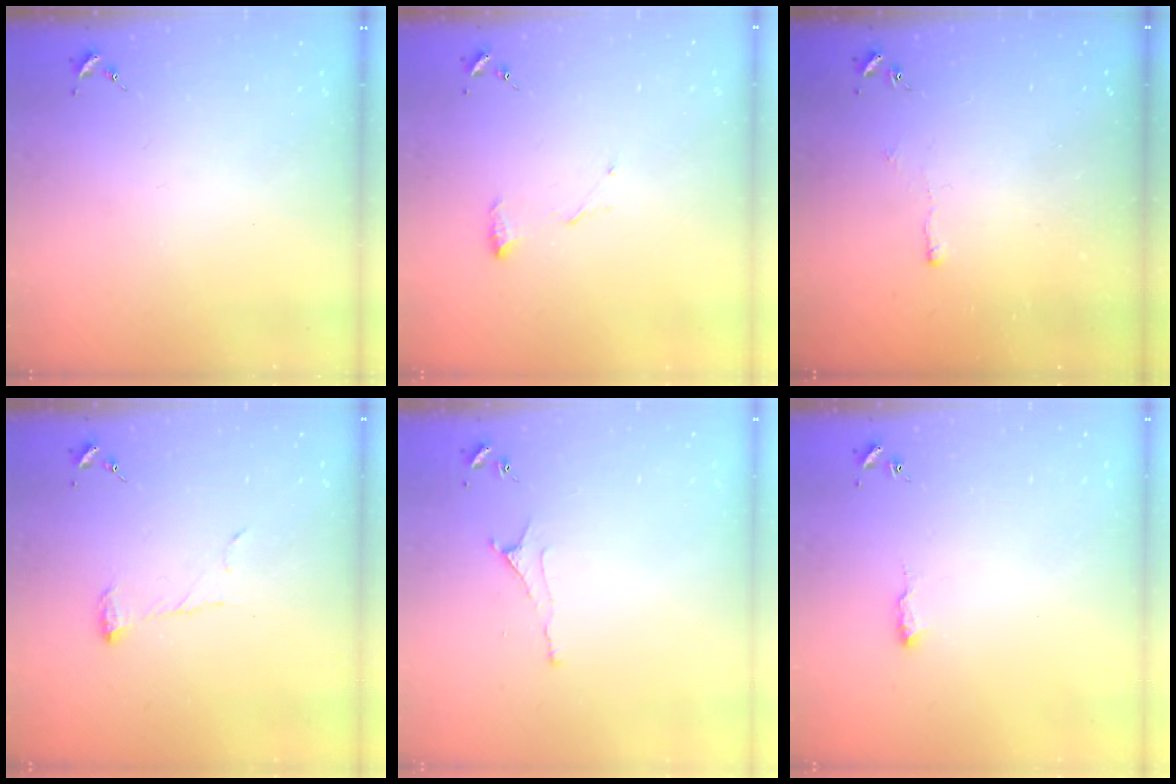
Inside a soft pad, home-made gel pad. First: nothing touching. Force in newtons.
{"total": 8.0, "press": 7.9, "slide": 0.7}
{"total": 2.8, "press": 2.8, "slide": 0.6}
{"total": 6.9, "press": 6.8, "slide": 0.5}
{"total": 3.8, "press": 3.8, "slide": 0.8}
{"total": 7.3, "press": 7.2, "slide": 0.8}